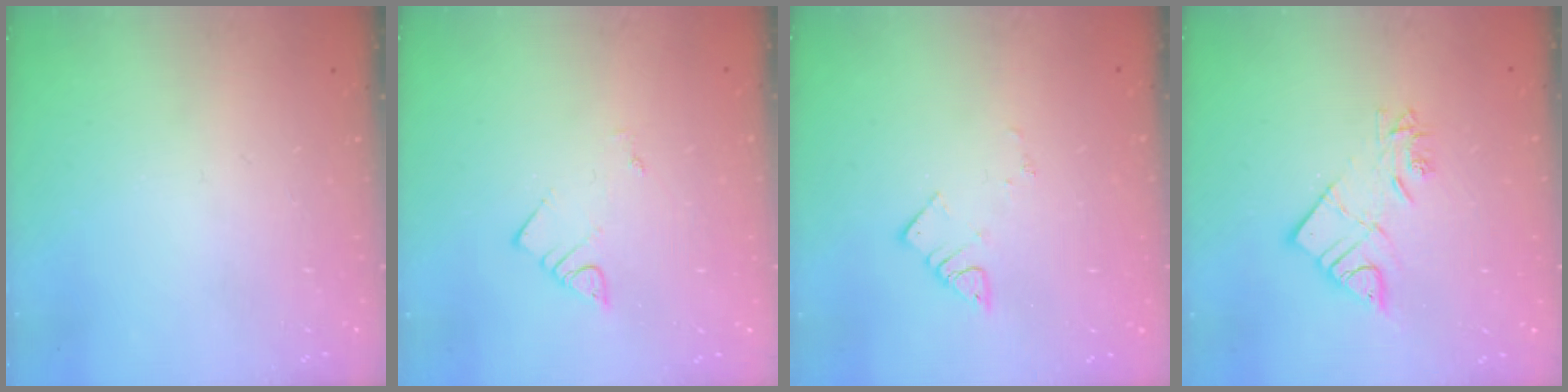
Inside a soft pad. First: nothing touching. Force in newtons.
{"total": 2.8, "press": 2.8, "slide": 0.2}
{"total": 3.3, "press": 3.3, "slide": 0.3}
{"total": 9.9, "press": 9.9, "slide": 0.8}